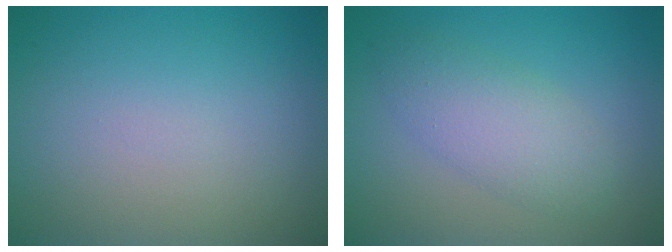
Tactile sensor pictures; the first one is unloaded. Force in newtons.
{"total": 3.8, "press": 3.8, "slide": 0.1}